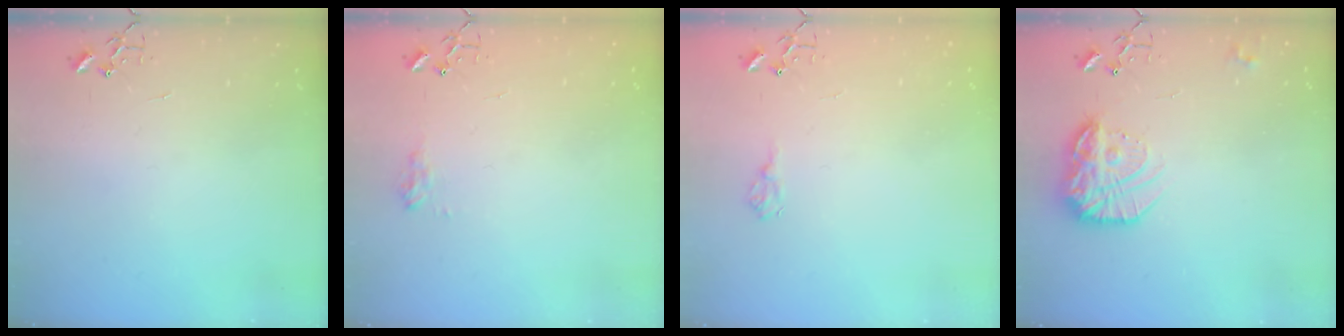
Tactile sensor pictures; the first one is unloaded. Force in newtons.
{"total": 7.8, "press": 7.8, "slide": 0.7}
{"total": 6.8, "press": 6.8, "slide": 0.9}
{"total": 17.5, "press": 17.5, "slide": 1.4}